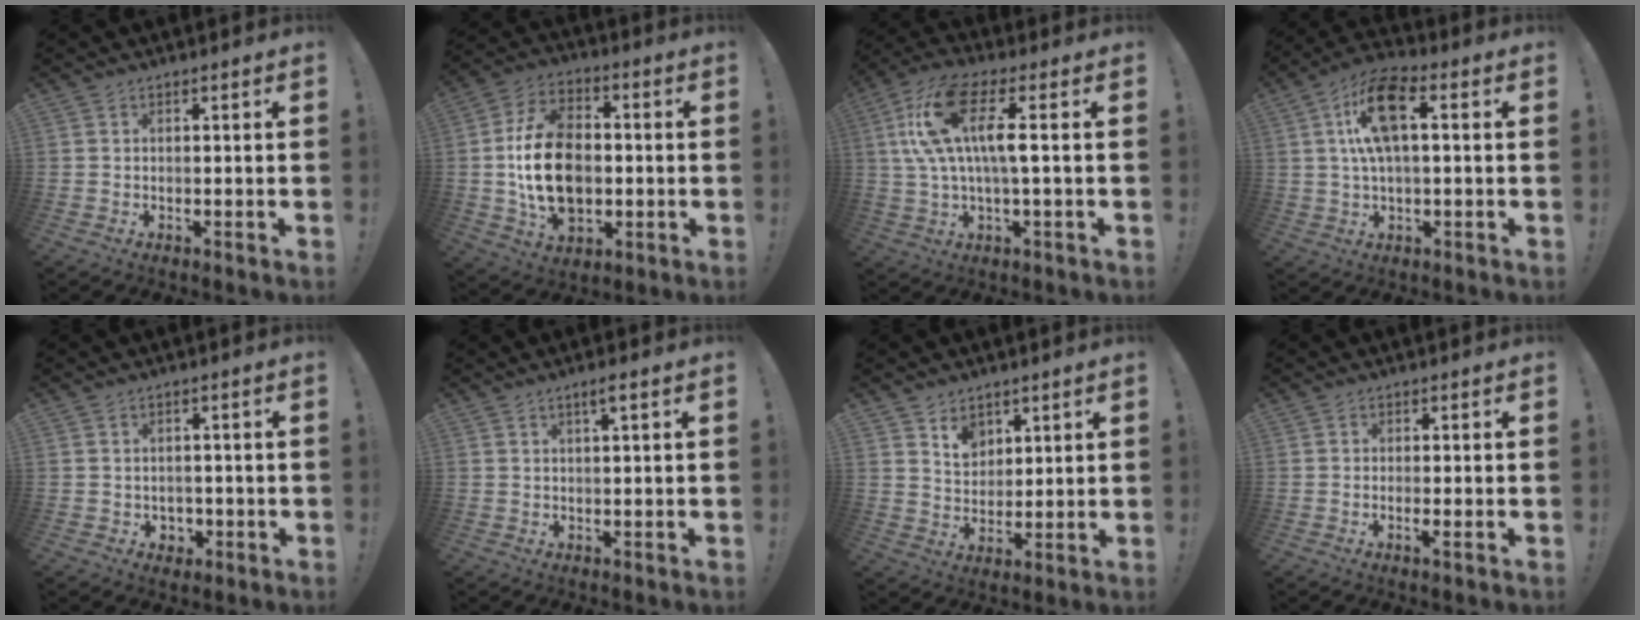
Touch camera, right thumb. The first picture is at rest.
{"total": 20.3, "force": [-1.4, 14.6, 14.0], "torque": [-0.246, 0.015, -0.017]}
{"total": 15.9, "force": [3.4, 5.3, 14.6], "torque": [-0.298, 0.003, 0.050]}
{"total": 13.4, "force": [2.1, 6.2, 11.7], "torque": [-0.209, 0.015, 0.039]}
{"total": 3.2, "force": [0.3, 3.0, 1.0], "torque": [-0.006, -0.006, 0.006]}
{"total": 2.4, "force": [1.1, -0.1, 2.1], "torque": [-0.042, 0.001, 0.016]}
{"total": 6.6, "force": [4.5, 4.2, 2.3], "torque": [-0.036, -0.027, 0.086]}
{"total": 2.1, "force": [-0.6, -0.2, 2.0], "torque": [-0.025, -0.005, -0.013]}